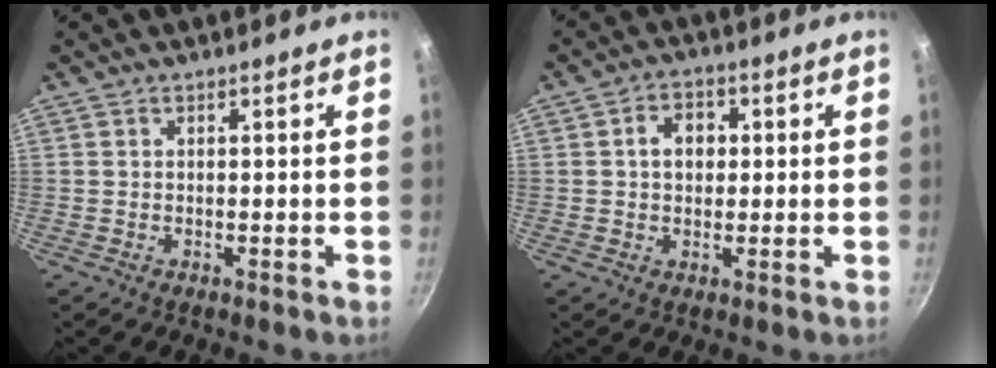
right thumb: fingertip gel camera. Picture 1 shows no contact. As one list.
[{"total": 5.2, "force": [0.7, 4.0, 3.2], "torque": [-0.027, 0.009, 0.005]}]